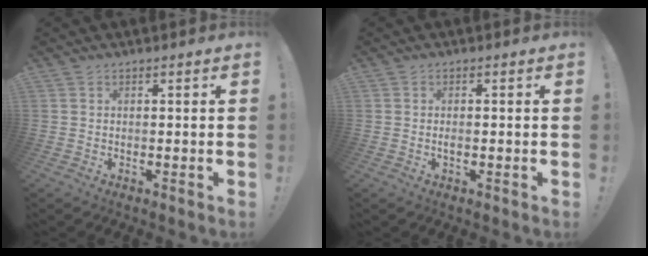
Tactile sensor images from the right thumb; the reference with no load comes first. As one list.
[{"total": 1.2, "force": [-0.4, 0.2, 1.1], "torque": [-0.014, -0.001, -0.008]}]